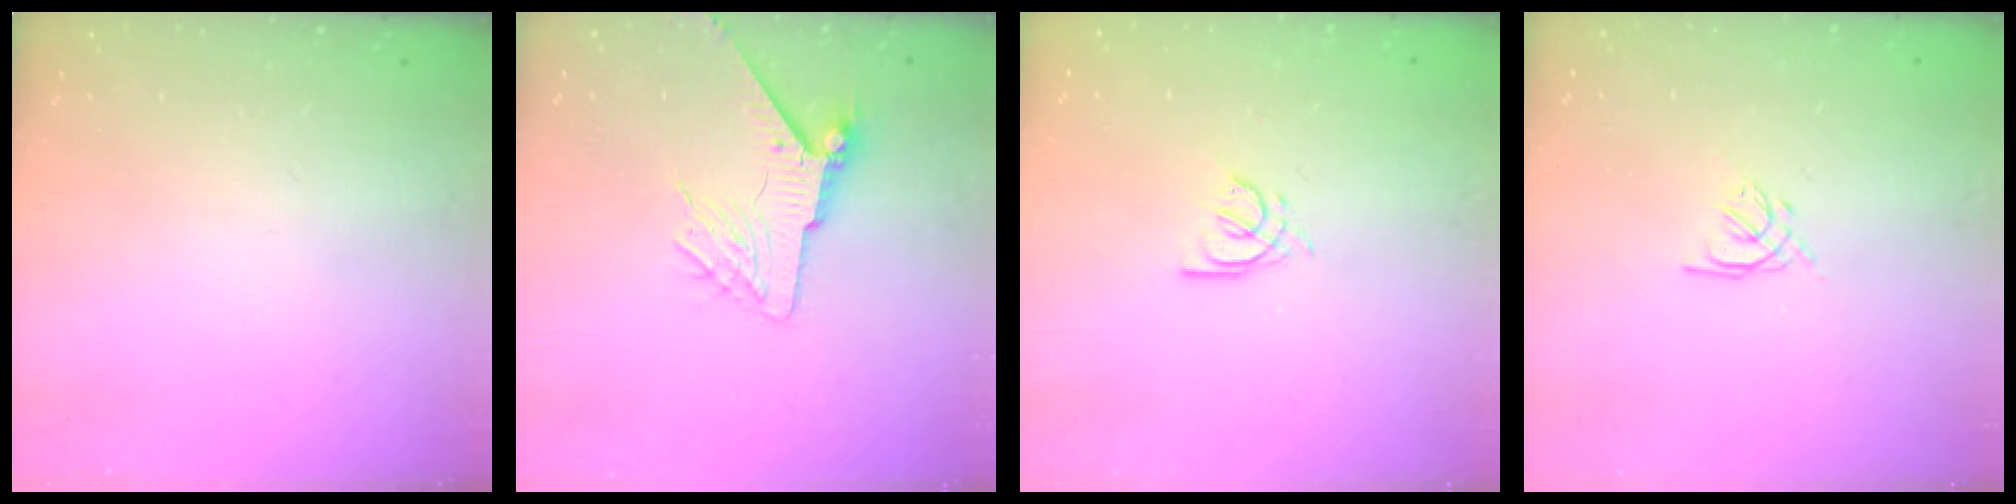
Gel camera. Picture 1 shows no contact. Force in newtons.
{"total": 7.3, "press": 7.2, "slide": 1.1}
{"total": 3.9, "press": 3.9, "slide": 0.7}
{"total": 1.6, "press": 1.5, "slide": 0.5}